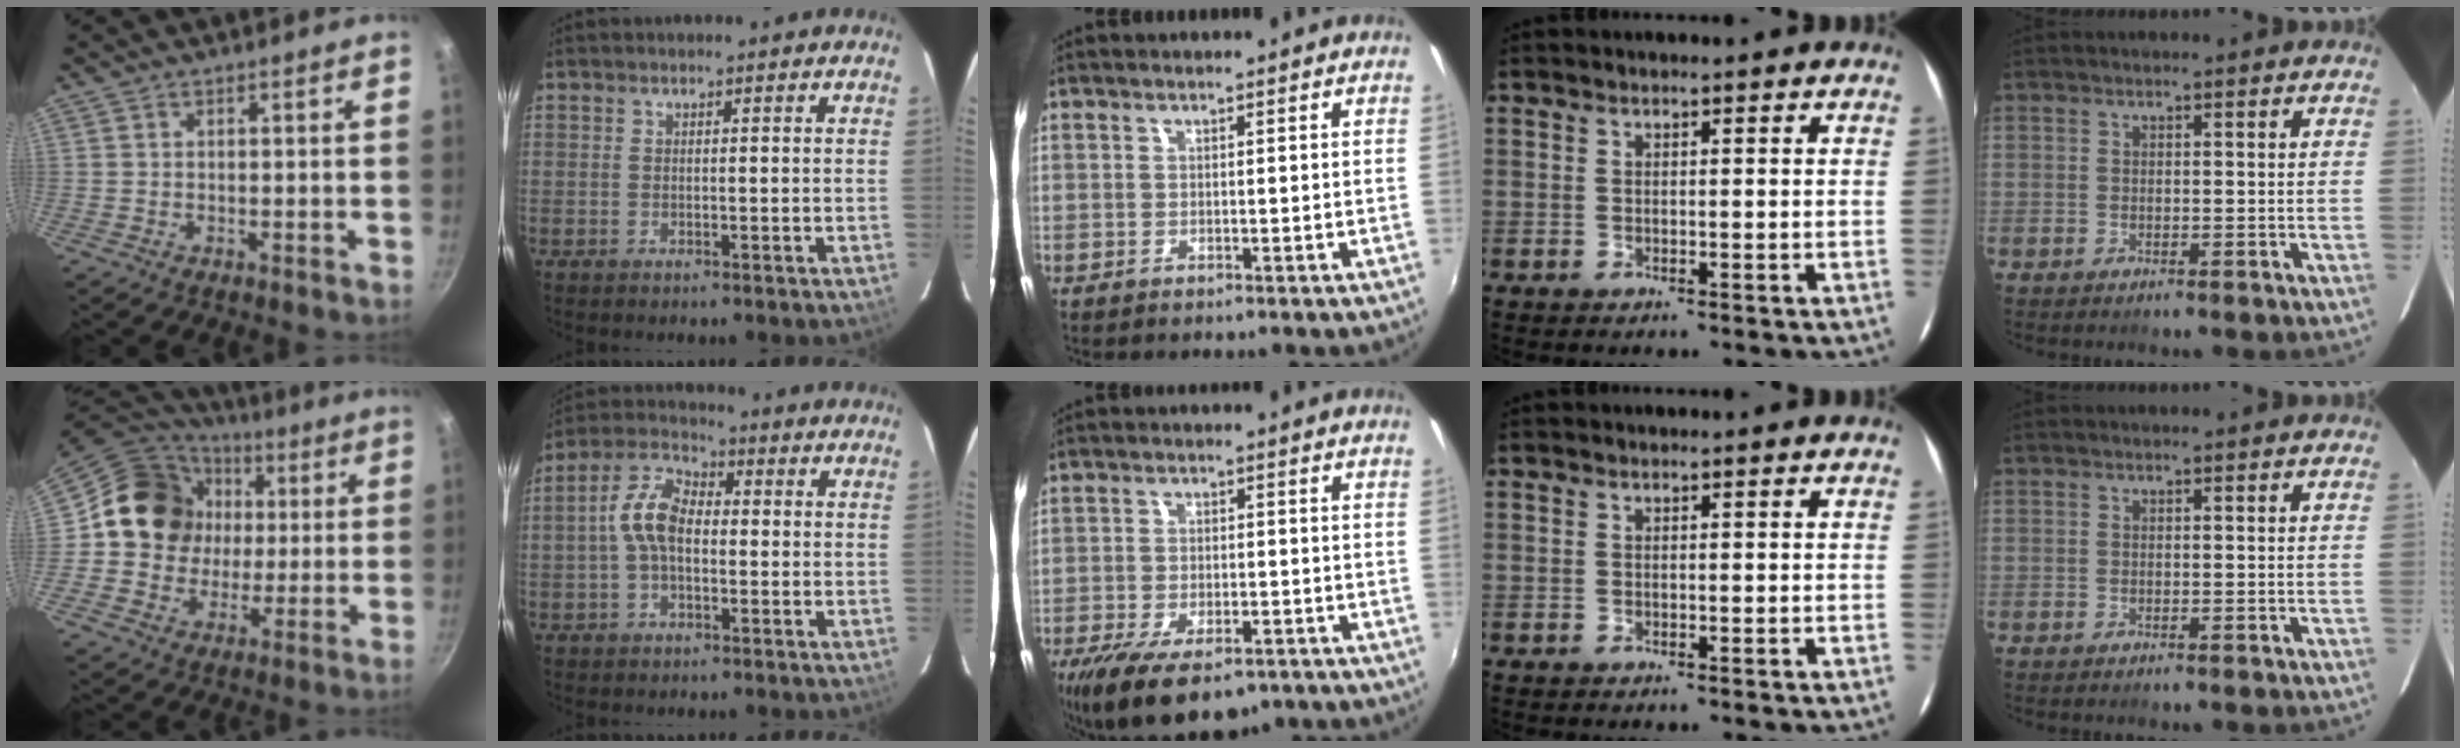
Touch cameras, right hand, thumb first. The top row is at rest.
{"thumb": {"total": 16.2, "force": [1.7, 14.6, 6.8], "torque": [-0.092, 0.017, 0.019]}, "index": {"total": 8.1, "force": [-0.6, 4.6, 6.7], "torque": [-0.141, 0.024, -0.016]}, "middle": {"total": 14.2, "force": [-9.2, 6.0, 8.9], "torque": [-0.187, -0.039, -0.146]}}